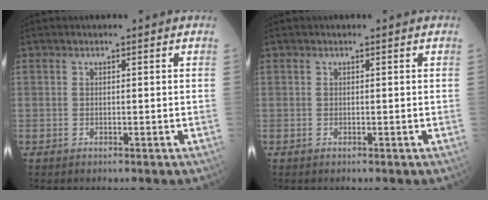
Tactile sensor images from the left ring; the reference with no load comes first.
{"total": 0.0}